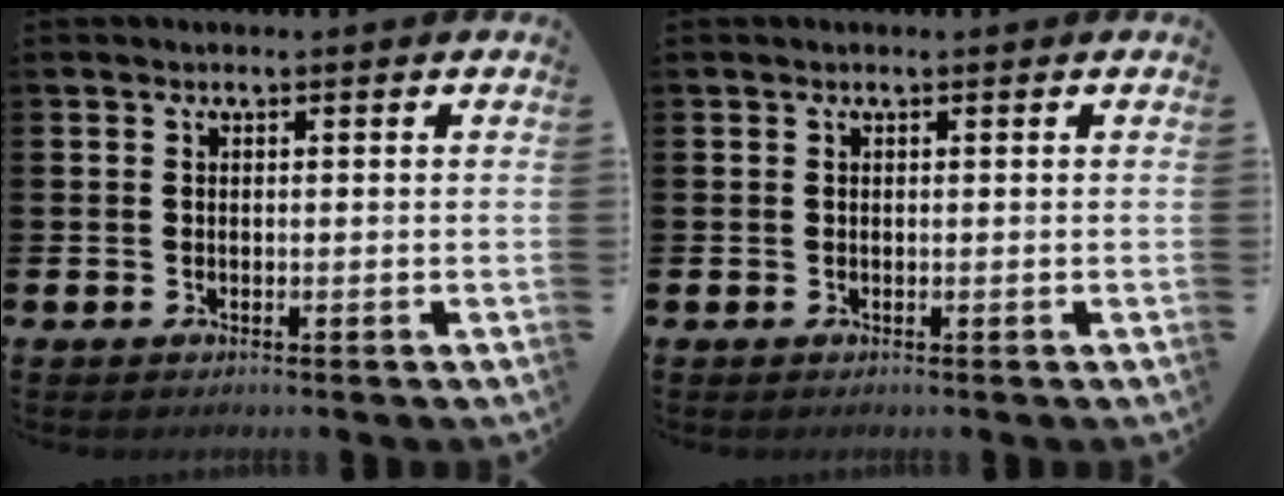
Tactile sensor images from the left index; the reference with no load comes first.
{"total": 0.0}